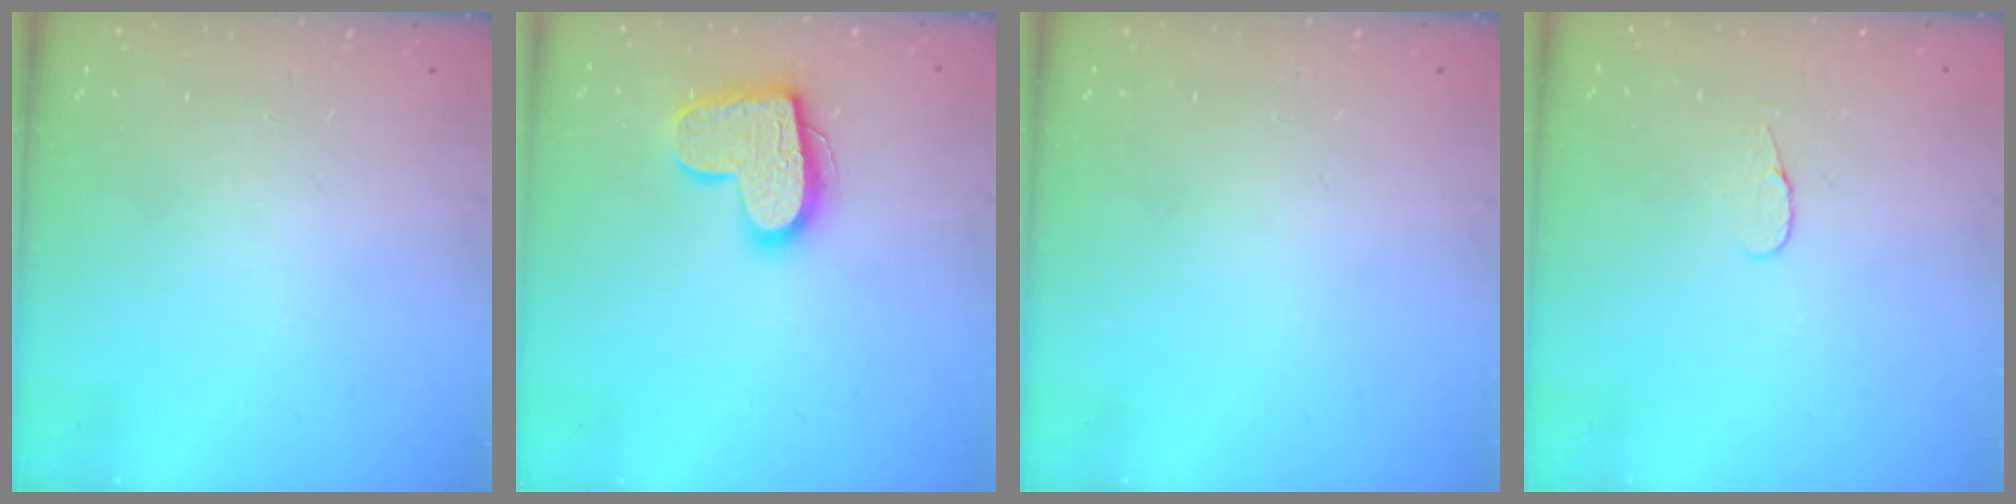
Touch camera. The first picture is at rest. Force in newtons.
{"total": 16.1, "press": 16.1, "slide": 0.9}
{"total": 0.0}
{"total": 4.0, "press": 4.0, "slide": 0.4}